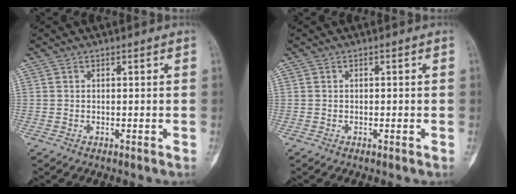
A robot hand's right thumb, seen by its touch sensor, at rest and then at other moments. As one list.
[{"total": 0.0}]